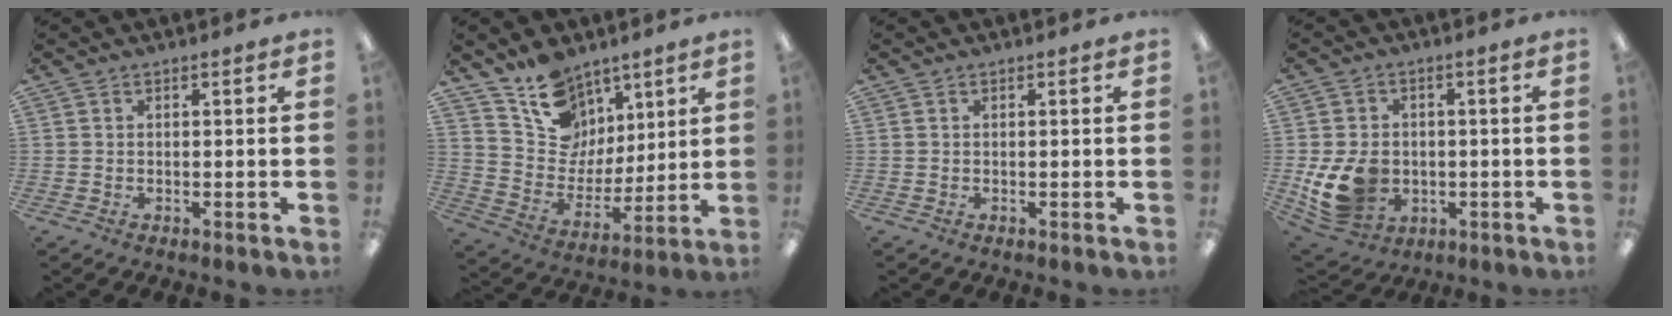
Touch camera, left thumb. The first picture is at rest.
{"total": 14.8, "force": [9.5, 10.6, 3.9], "torque": [-0.077, -0.071, 0.189]}
{"total": 0.0}
{"total": 12.3, "force": [-1.9, 9.7, 7.4], "torque": [-0.154, 0.006, -0.026]}